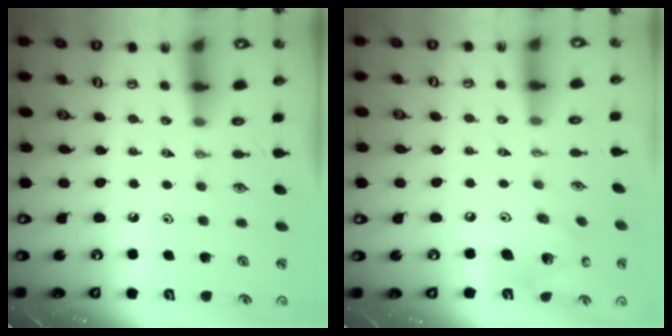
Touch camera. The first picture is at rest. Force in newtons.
{"total": 14.8, "press": 14.5, "slide": 3.0}